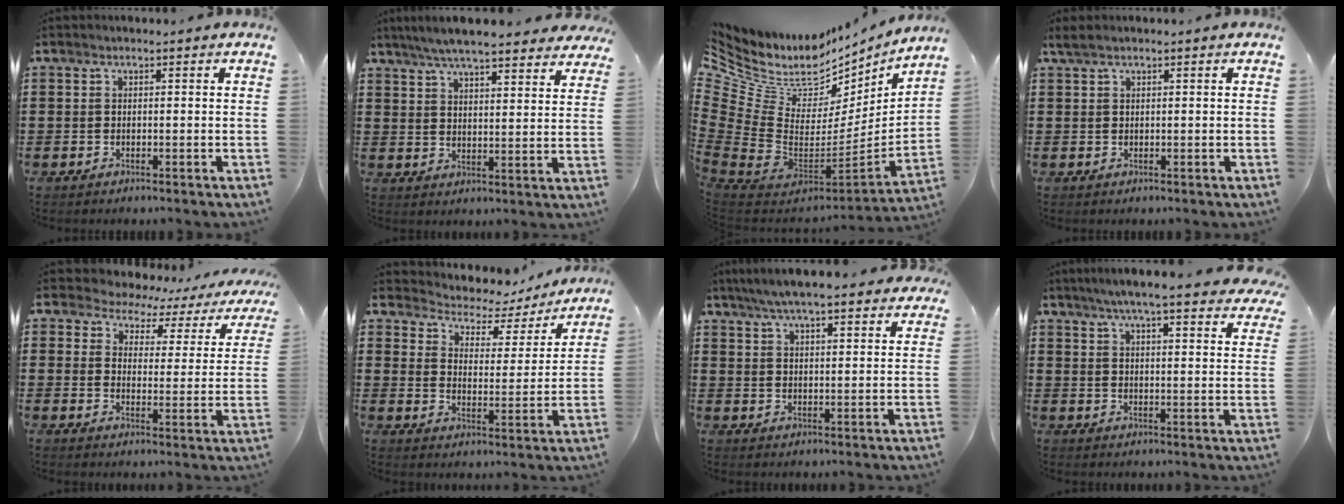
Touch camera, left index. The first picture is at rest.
{"total": 6.2, "force": [5.7, 0.1, 2.4], "torque": [-0.066, -0.024, 0.102]}
{"total": 7.5, "force": [5.2, 4.9, 2.1], "torque": [-0.098, -0.067, 0.090]}
{"total": 1.0, "force": [0.5, 0.1, 0.9], "torque": [-0.018, 0.001, 0.009]}
{"total": 3.8, "force": [3.4, 1.6, 0.4], "torque": [-0.035, -0.025, 0.054]}
{"total": 3.9, "force": [3.6, 1.4, 0.7], "torque": [-0.031, -0.034, 0.051]}
{"total": 5.7, "force": [5.3, 0.3, 2.2], "torque": [-0.060, -0.017, 0.094]}
{"total": 5.9, "force": [5.1, -0.4, 2.8], "torque": [-0.073, -0.025, 0.087]}